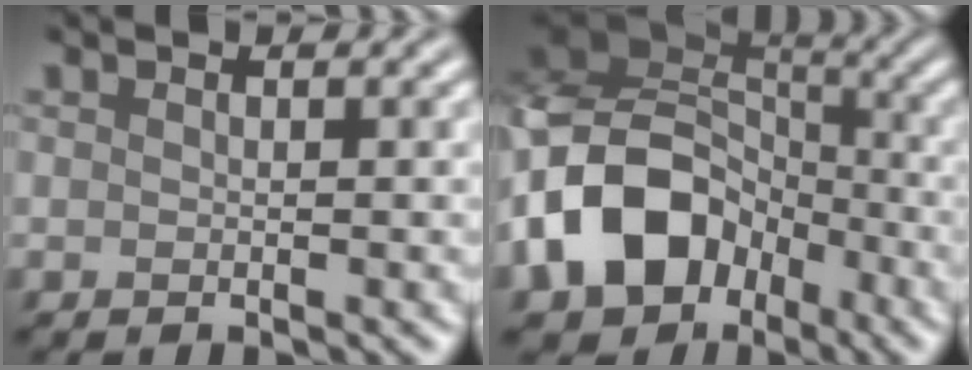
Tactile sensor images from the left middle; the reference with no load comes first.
{"total": 12.6, "force": [-4.7, 9.3, 7.0], "torque": [-0.159, -0.008, -0.097]}